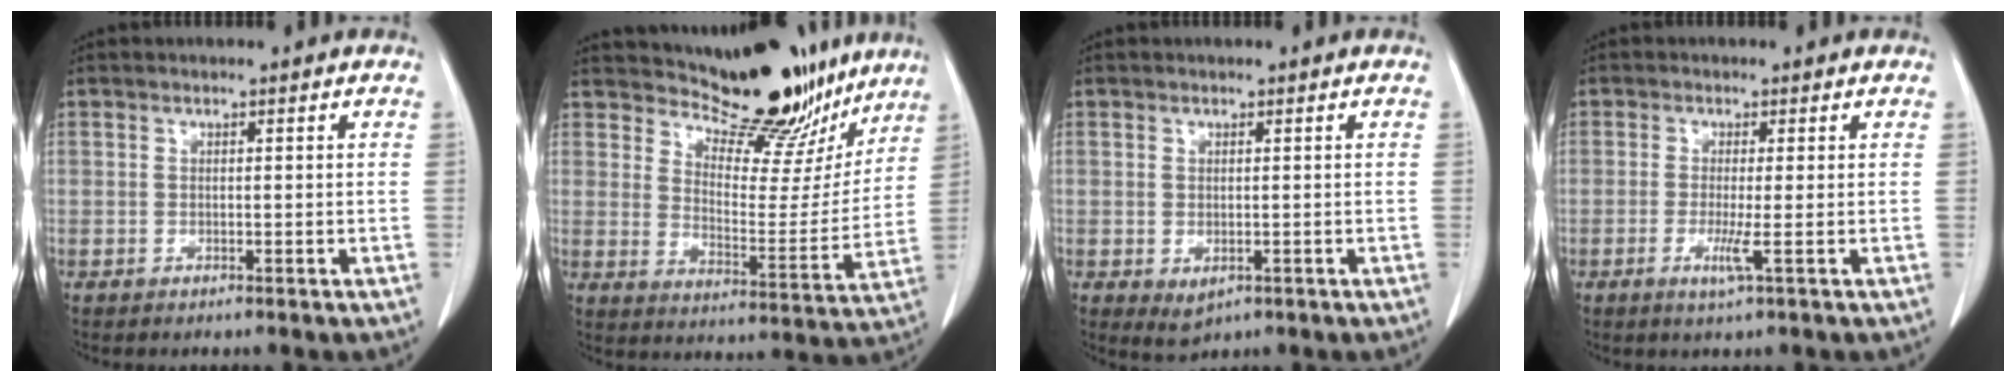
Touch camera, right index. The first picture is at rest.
{"total": 15.3, "force": [13.7, 4.5, 5.3], "torque": [-0.060, -0.042, 0.191]}
{"total": 2.3, "force": [-0.6, 1.6, 1.6], "torque": [-0.025, -0.005, 0.004]}
{"total": 2.8, "force": [-0.8, -0.4, 2.7], "torque": [-0.055, -0.008, -0.016]}